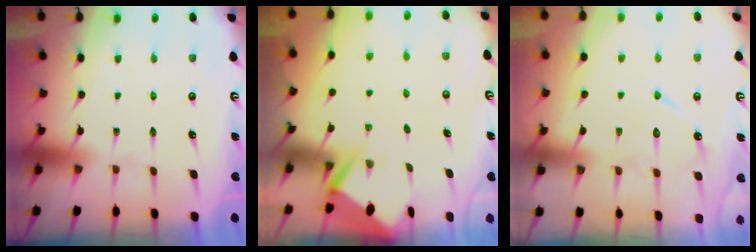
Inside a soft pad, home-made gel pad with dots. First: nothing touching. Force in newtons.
{"total": 2.7, "press": 2.7, "slide": 0.3}
{"total": 9.3, "press": 9.3, "slide": 0.2}